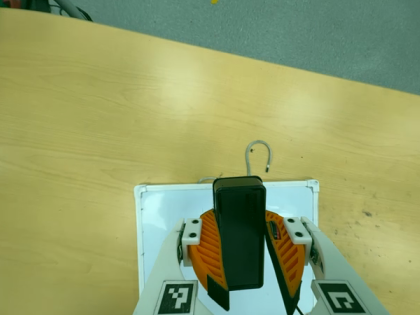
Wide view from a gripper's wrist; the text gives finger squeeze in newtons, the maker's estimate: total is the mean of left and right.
{"total": 9.6, "left": 9.9, "right": 9.2}